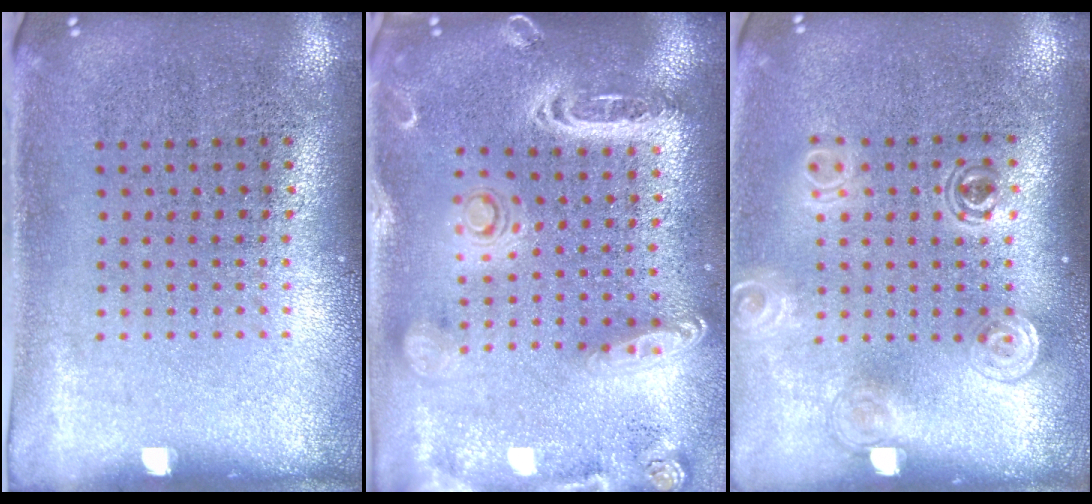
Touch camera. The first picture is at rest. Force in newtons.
{"total": 2.7, "press": 2.3, "slide": 1.3}
{"total": 1.5, "press": 1.3, "slide": 0.9}